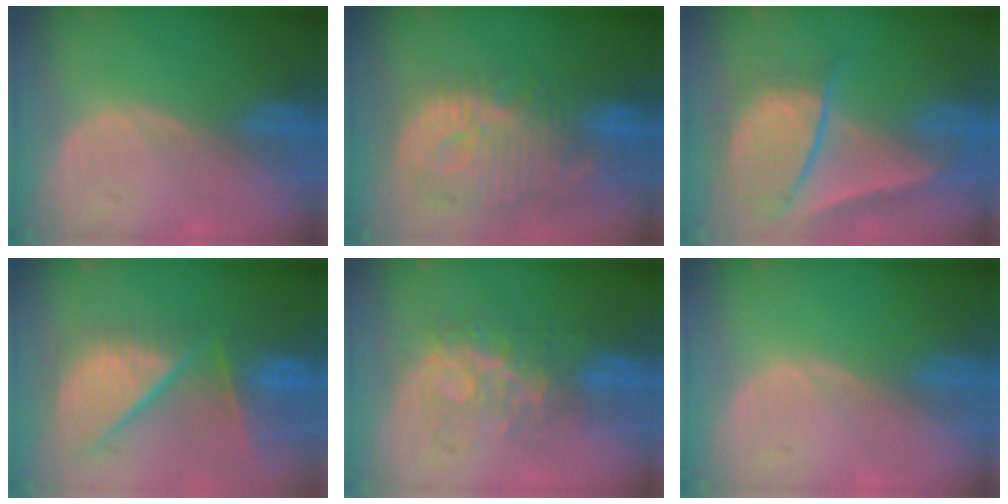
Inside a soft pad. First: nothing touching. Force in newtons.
{"total": 13.1, "press": 11.5, "slide": 6.4}
{"total": 9.3, "press": 8.1, "slide": 4.7}
{"total": 12.4, "press": 10.2, "slide": 7.0}
{"total": 7.7, "press": 7.4, "slide": 2.1}
{"total": 0.0}